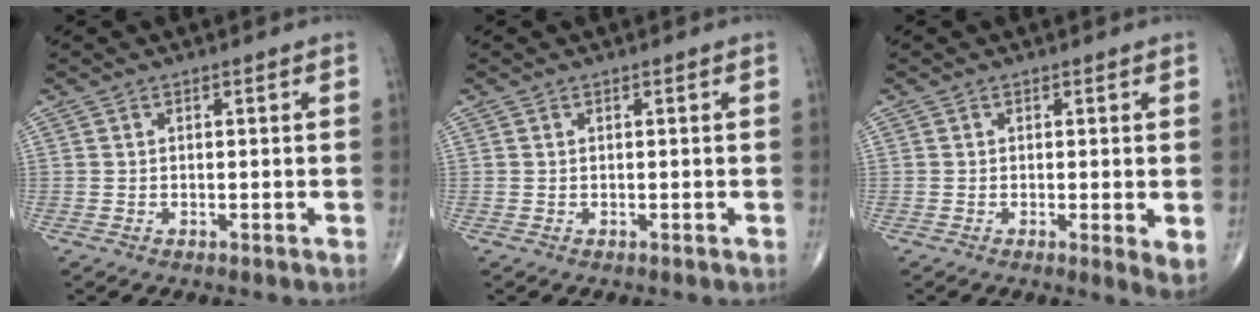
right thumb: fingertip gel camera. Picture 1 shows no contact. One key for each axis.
{"total": 0.0}
{"total": 3.3, "fx": -0.2, "fy": 0.7, "fz": 3.3, "tx": -0.053, "ty": -0.013, "tz": -0.007}